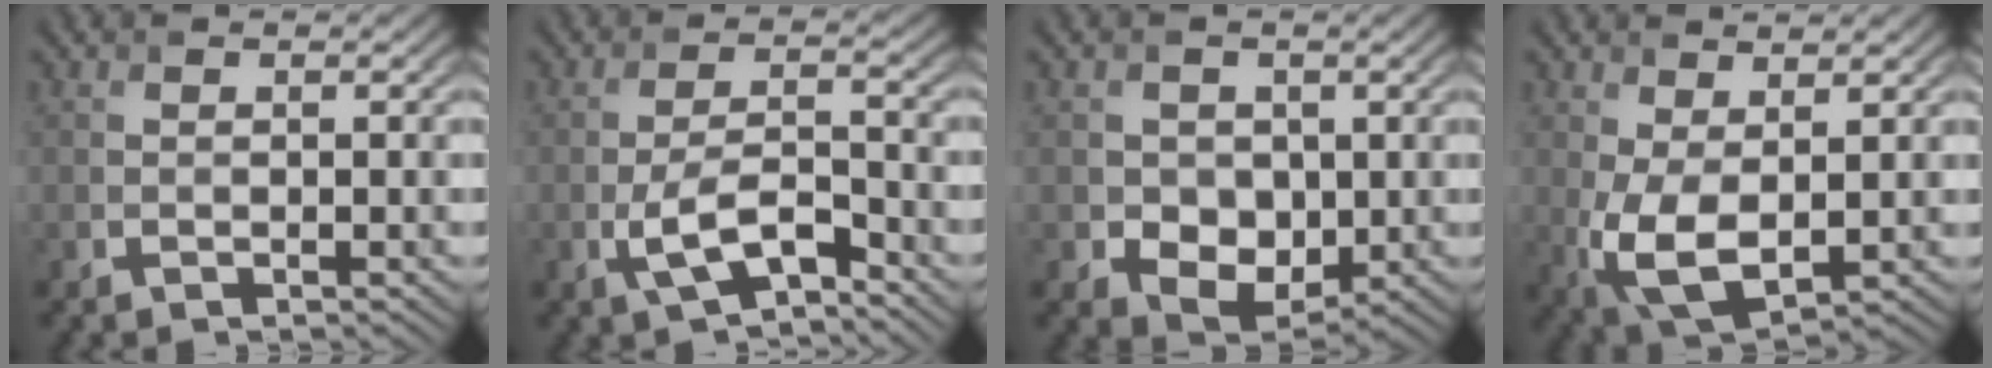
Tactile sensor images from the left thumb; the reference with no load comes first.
{"total": 6.1, "force": [-3.1, 2.3, 4.7], "torque": [-0.102, -0.001, -0.061]}
{"total": 5.2, "force": [-0.2, 4.3, 2.8], "torque": [-0.060, -0.010, -0.008]}
{"total": 6.6, "force": [0.2, 3.5, 5.5], "torque": [-0.135, -0.008, 0.009]}